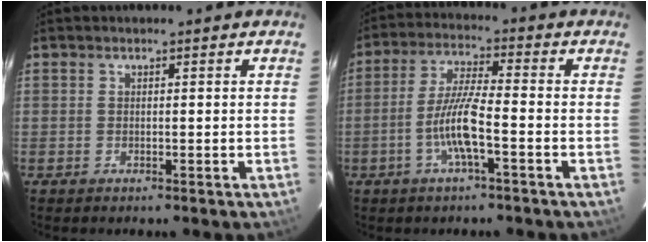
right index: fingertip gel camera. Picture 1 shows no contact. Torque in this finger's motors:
{"motor_torque": [1.19, -0.29, 0.46, 0.10]}